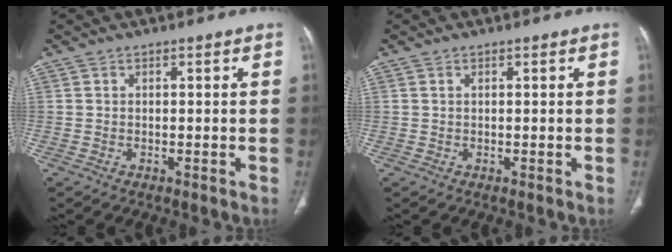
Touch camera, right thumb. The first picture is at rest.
{"total": 0.0}